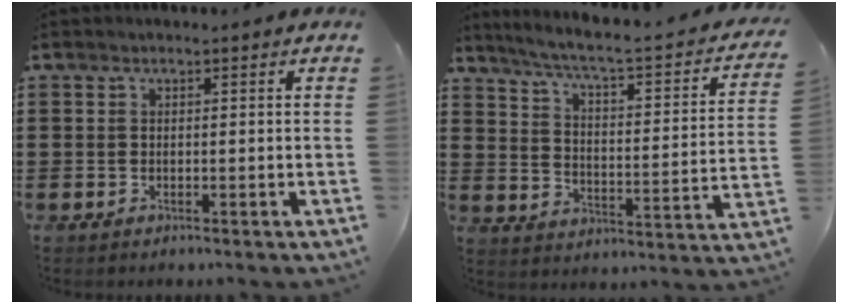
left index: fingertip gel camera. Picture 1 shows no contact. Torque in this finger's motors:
{"motor_torque": [2.14, 0.00, 0.01, -0.04]}